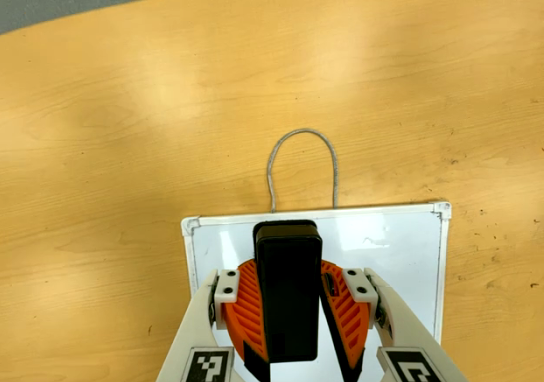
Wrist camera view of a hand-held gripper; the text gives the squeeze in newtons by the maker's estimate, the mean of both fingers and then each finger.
{"total": 10.1, "left": 10.0, "right": 10.2}